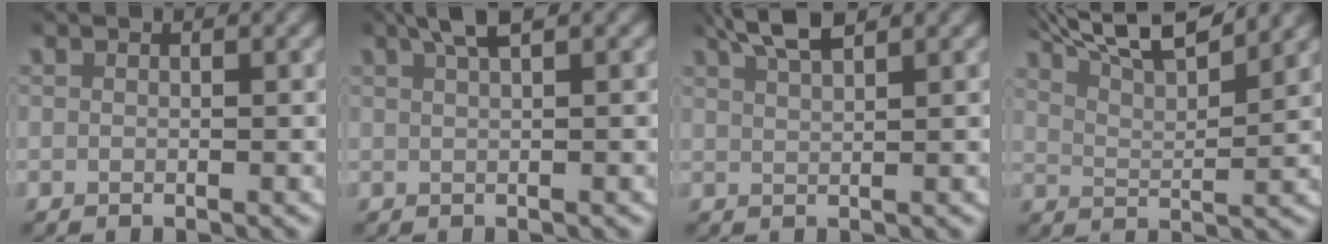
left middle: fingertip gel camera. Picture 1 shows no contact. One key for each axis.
{"total": 2.9, "fx": 2.1, "fy": 0.5, "fz": 1.9, "tx": -0.037, "ty": 0.011, "tz": 0.034}
{"total": 3.6, "fx": 3.0, "fy": 0.5, "fz": 1.8, "tx": -0.039, "ty": 0.007, "tz": 0.056}
{"total": 9.2, "fx": 7.5, "fy": 2.3, "fz": 4.8, "tx": -0.084, "ty": 0.019, "tz": 0.115}